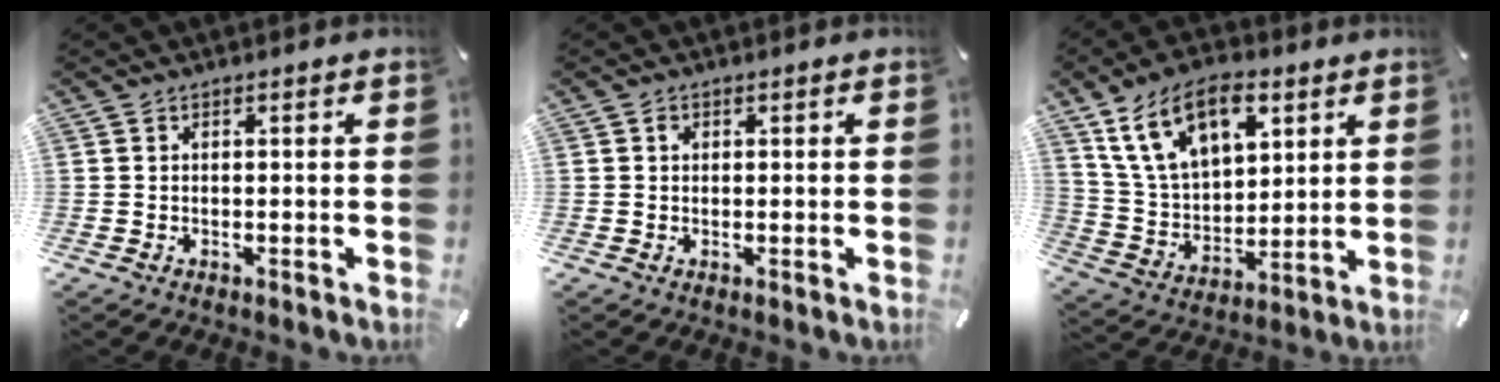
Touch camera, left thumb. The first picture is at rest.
{"total": 1.0, "force": [0.2, 0.8, 0.4], "torque": [0.000, 0.001, 0.002]}
{"total": 16.0, "force": [8.7, 9.7, 9.3], "torque": [-0.196, -0.022, 0.162]}